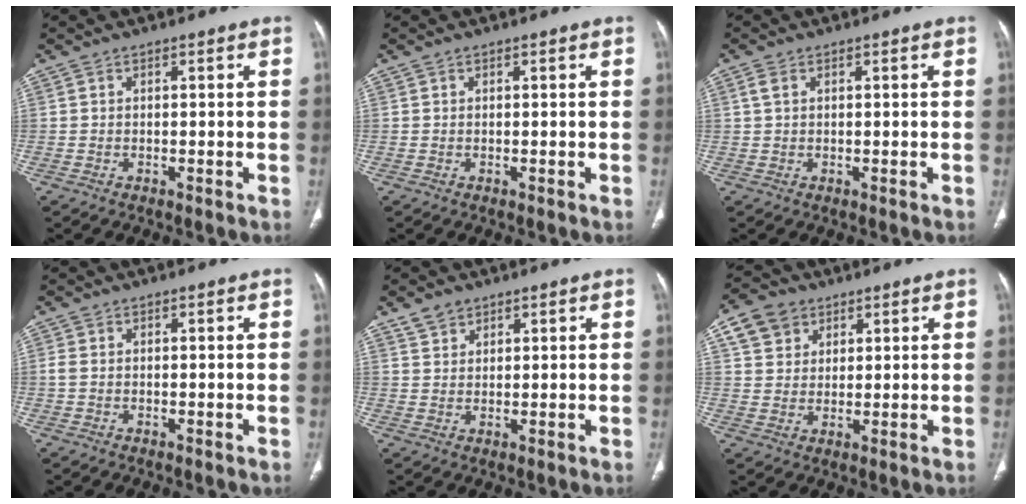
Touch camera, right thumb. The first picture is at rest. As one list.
[{"total": 0.0}, {"total": 1.8, "force": [0.7, 1.1, 1.3], "torque": [-0.032, 0.008, 0.020]}, {"total": 1.1, "force": [0.0, 0.7, 0.9], "torque": [-0.024, 0.001, 0.000]}, {"total": 3.1, "force": [2.2, 2.0, 0.9], "torque": [-0.005, -0.007, 0.043]}, {"total": 7.5, "force": [3.6, 6.1, 2.5], "torque": [-0.023, -0.005, 0.067]}]